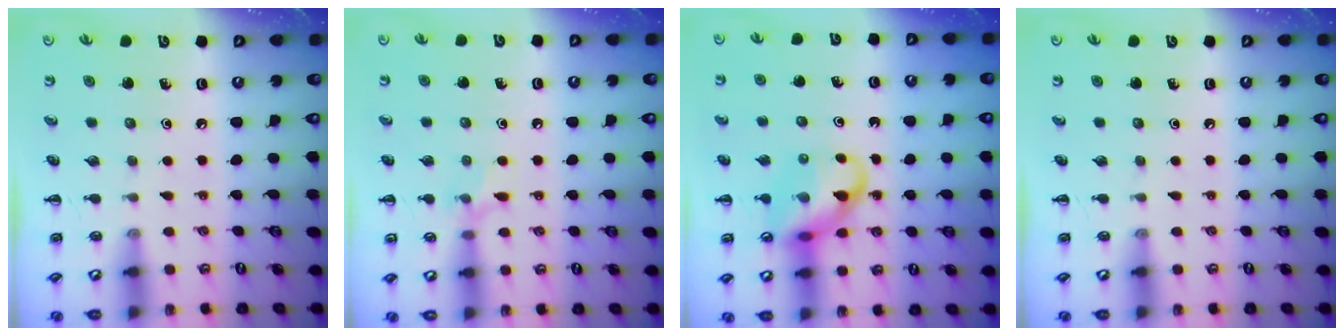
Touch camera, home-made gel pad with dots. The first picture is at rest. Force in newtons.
{"total": 6.6, "press": 6.4, "slide": 1.9}
{"total": 12.6, "press": 12.4, "slide": 1.9}
{"total": 0.0}